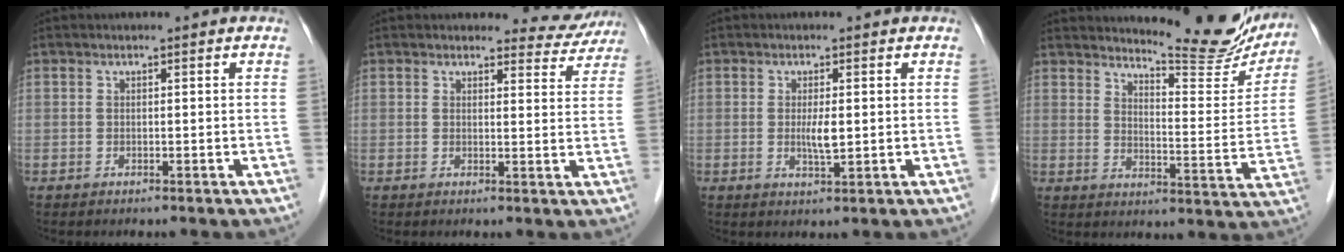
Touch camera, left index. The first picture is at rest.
{"total": 4.8, "force": [4.5, 1.4, -0.7], "torque": [0.015, -0.019, 0.035]}
{"total": 2.8, "force": [0.1, 0.5, 2.8], "torque": [-0.055, -0.005, 0.003]}
{"total": 16.0, "force": [14.9, 2.6, 5.1], "torque": [-0.063, -0.061, 0.177]}